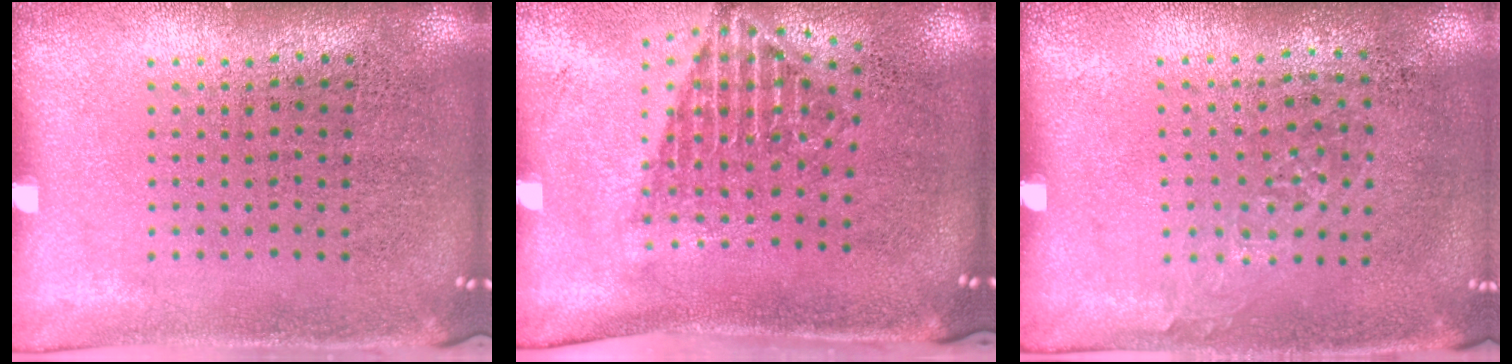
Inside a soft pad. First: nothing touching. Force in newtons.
{"total": 1.6, "press": 1.2, "slide": 1.0}
{"total": 0.8, "press": 0.7, "slide": 0.4}